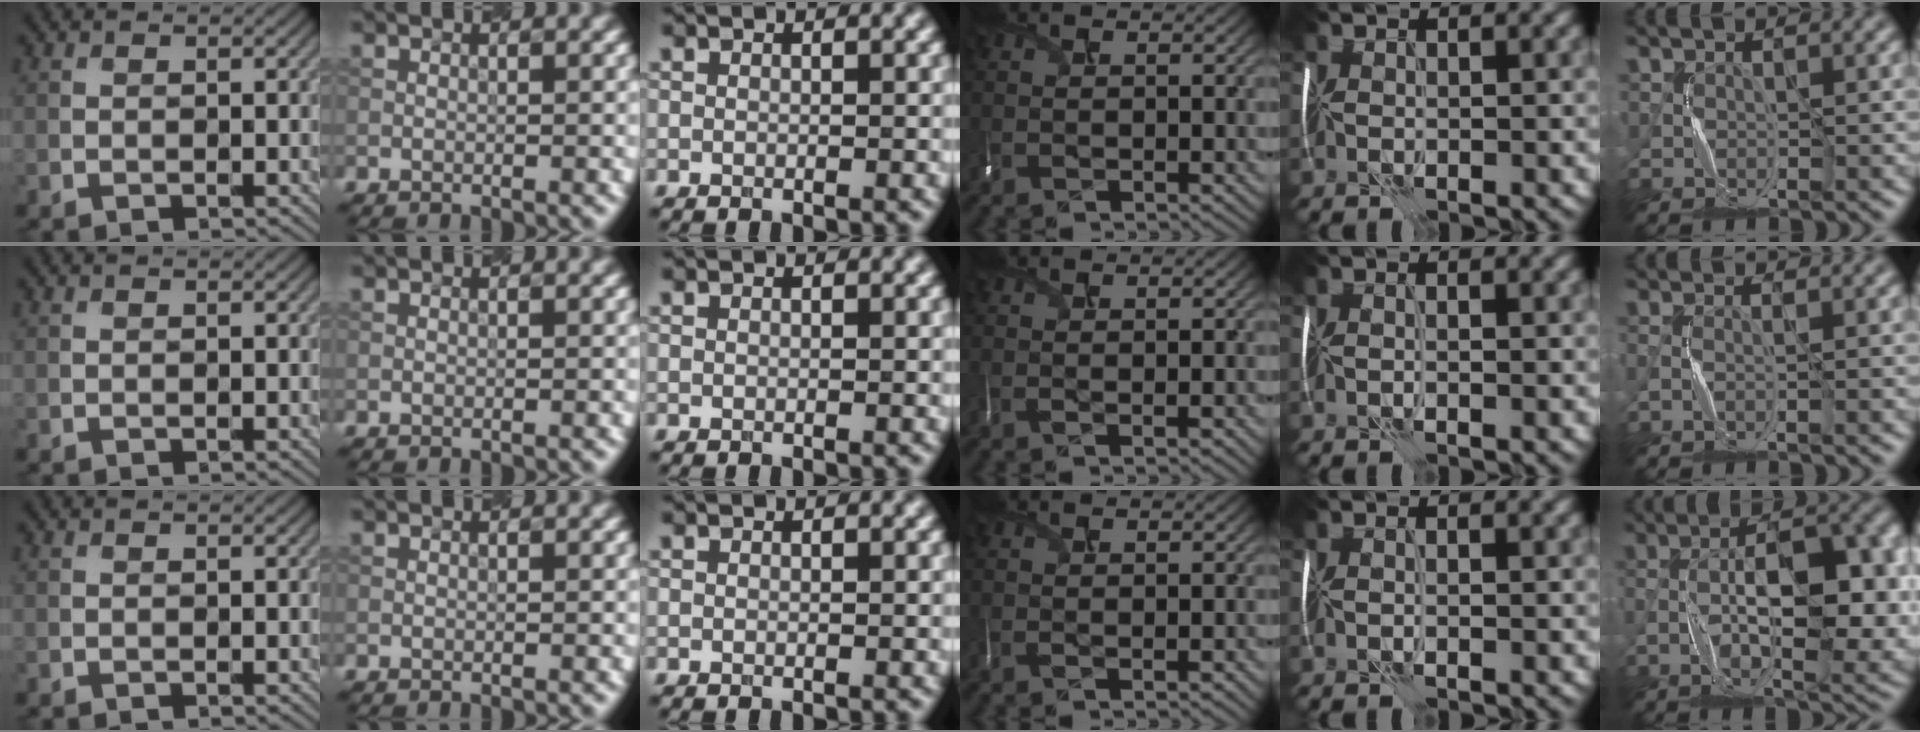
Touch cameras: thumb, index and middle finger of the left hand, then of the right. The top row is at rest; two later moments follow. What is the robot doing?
{"motion": "shake", "object": "plastic piggy bank"}